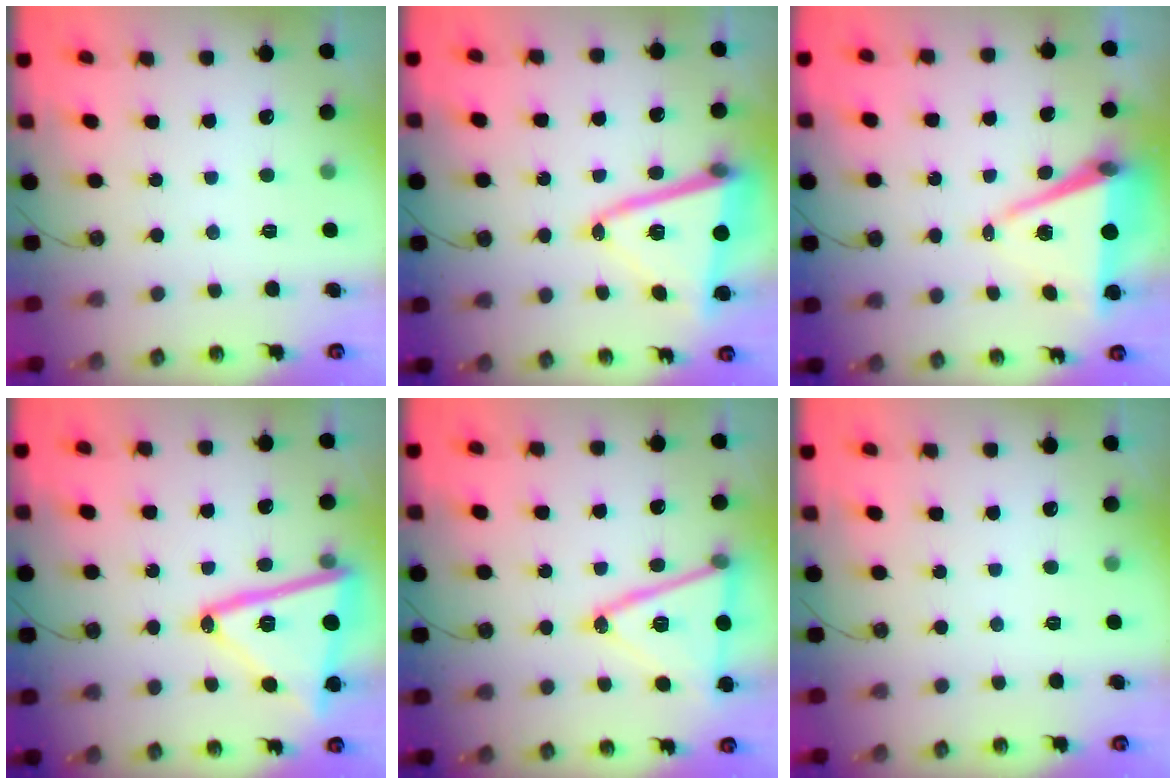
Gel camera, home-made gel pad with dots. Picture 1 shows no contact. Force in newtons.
{"total": 14.6, "press": 14.4, "slide": 2.3}
{"total": 8.8, "press": 7.8, "slide": 4.1}
{"total": 22.7, "press": 22.7, "slide": 1.3}
{"total": 18.1, "press": 17.8, "slide": 3.6}
{"total": 0.0}